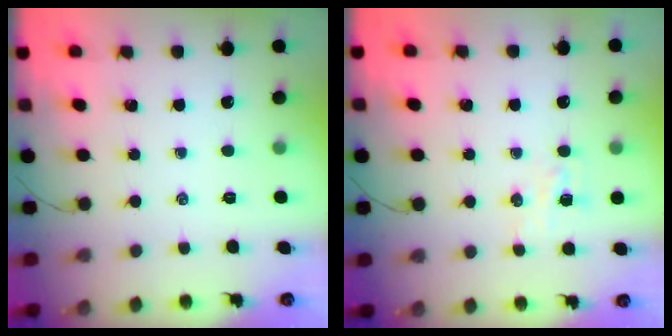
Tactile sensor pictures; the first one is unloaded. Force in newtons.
{"total": 4.1, "press": 4.0, "slide": 0.9}